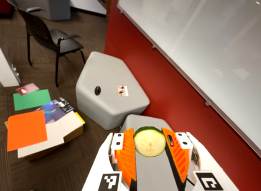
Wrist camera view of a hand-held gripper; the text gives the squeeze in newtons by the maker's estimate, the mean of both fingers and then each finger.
{"total": 9.5, "left": 9.6, "right": 9.4}